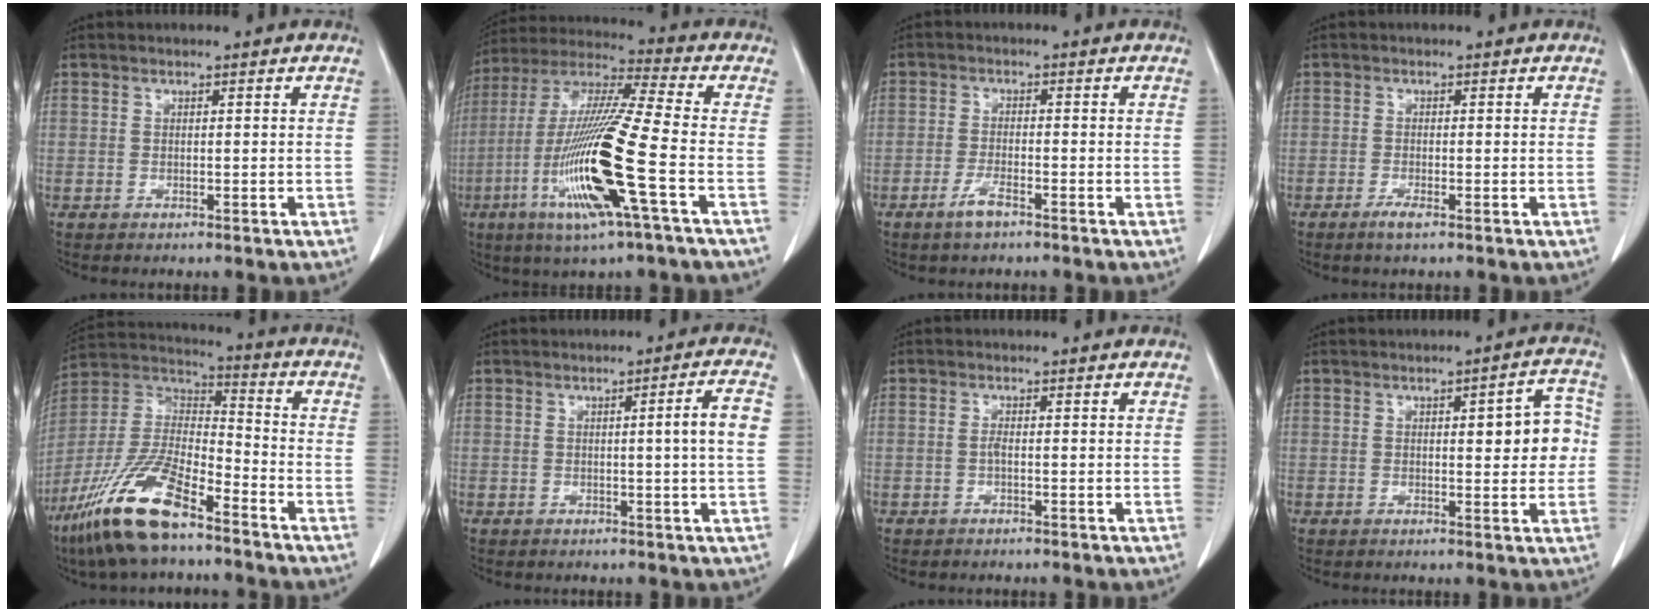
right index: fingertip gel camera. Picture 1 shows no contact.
{"total": 18.8, "force": [-5.8, 0.0, 17.8], "torque": [-0.374, -0.022, -0.118]}
{"total": 3.2, "force": [-2.2, 0.6, 2.2], "torque": [-0.049, -0.002, -0.042]}
{"total": 1.8, "force": [-1.1, 0.1, 1.3], "torque": [-0.030, -0.004, -0.023]}
{"total": 16.5, "force": [-10.9, 4.1, 11.7], "torque": [-0.253, -0.010, -0.207]}
{"total": 4.5, "force": [0.3, -0.8, 4.4], "torque": [-0.064, -0.001, 0.005]}
{"total": 0.7, "force": [-0.2, 0.0, 0.7], "torque": [-0.013, 0.001, -0.006]}
{"total": 6.7, "force": [0.6, 2.0, 6.4], "torque": [-0.076, 0.016, 0.008]}